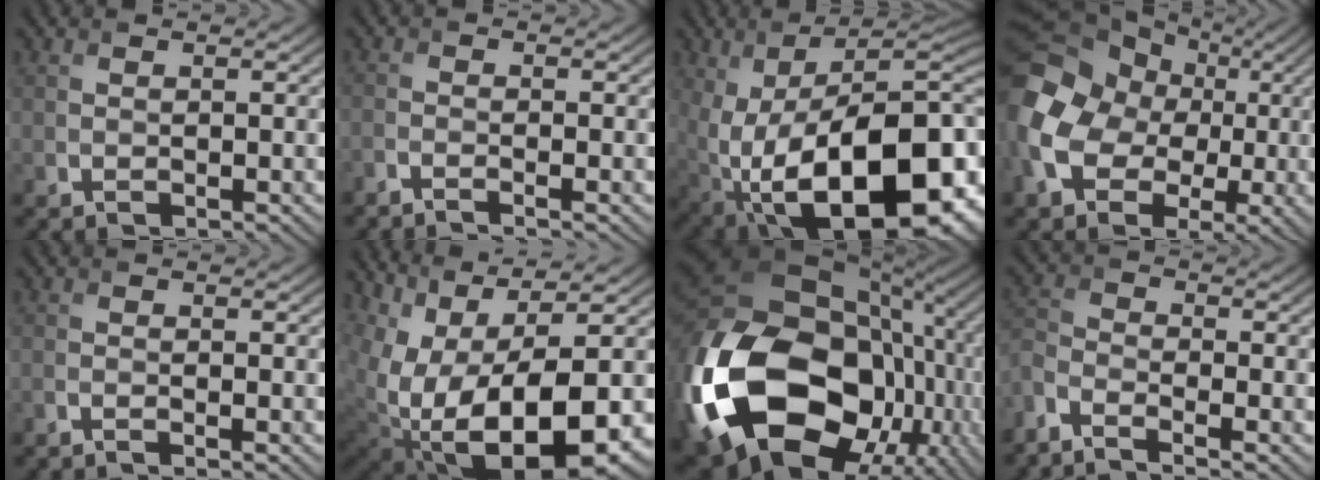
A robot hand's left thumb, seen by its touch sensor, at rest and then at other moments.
{"total": 2.1, "force": [-1.6, 0.3, 1.3], "torque": [-0.020, -0.004, -0.042]}
{"total": 22.0, "force": [-3.1, 11.1, 18.7], "torque": [-0.309, -0.051, -0.032]}
{"total": 15.7, "force": [-0.5, 13.4, 8.1], "torque": [-0.212, -0.033, -0.021]}
{"total": 1.4, "force": [-0.9, 0.2, 1.0], "torque": [-0.014, 0.000, -0.025]}
{"total": 15.6, "force": [-1.1, 8.0, 13.4], "torque": [-0.242, -0.033, 0.010]}
{"total": 23.1, "force": [-4.3, 16.4, 15.6], "torque": [-0.390, -0.041, -0.060]}
{"total": 5.4, "force": [-4.4, 1.2, 2.8], "torque": [-0.074, -0.012, -0.101]}